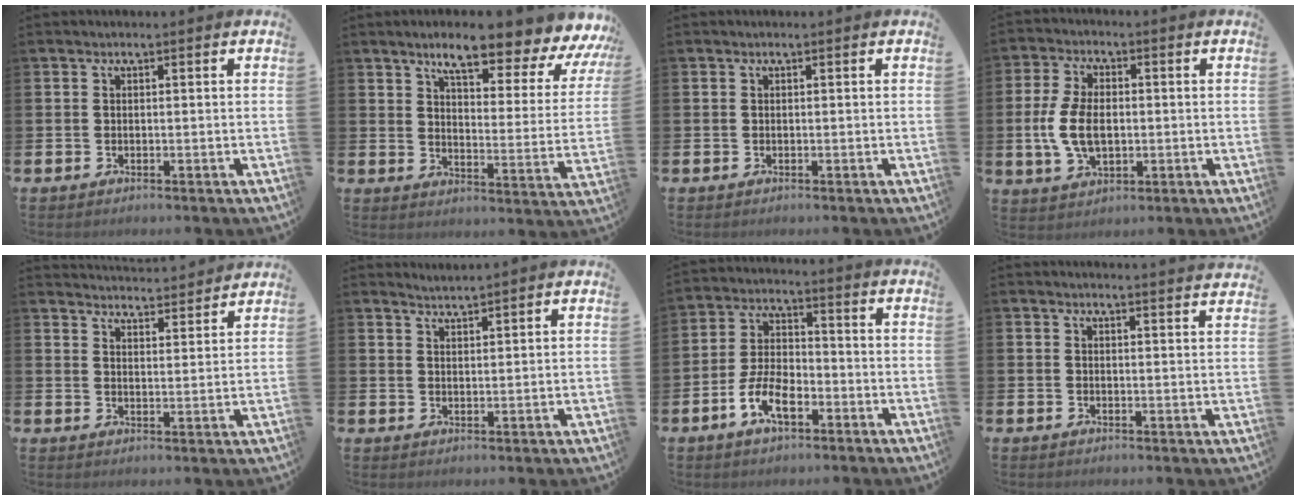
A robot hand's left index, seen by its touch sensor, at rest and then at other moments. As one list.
[{"total": 9.1, "force": [7.5, 1.8, 4.9], "torque": [-0.099, -0.053, 0.119]}, {"total": 0.0}, {"total": 7.4, "force": [-0.3, 4.5, 5.9], "torque": [-0.128, 0.005, -0.013]}, {"total": 4.2, "force": [4.2, 0.1, -0.3], "torque": [-0.006, -0.034, 0.074]}, {"total": 2.6, "force": [2.6, -0.2, -0.1], "torque": [-0.004, -0.011, 0.048]}, {"total": 7.1, "force": [-3.3, 3.3, 5.3], "torque": [-0.113, 0.001, -0.065]}, {"total": 2.2, "force": [2.2, -0.3, -0.3], "torque": [0.014, -0.019, 0.037]}]